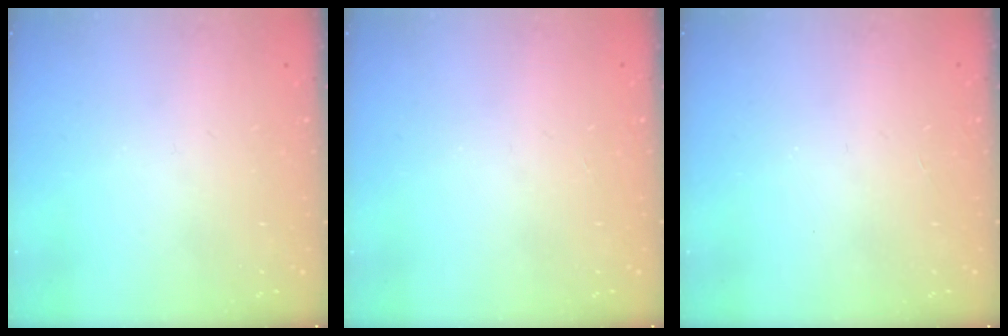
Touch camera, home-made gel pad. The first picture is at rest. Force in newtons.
{"total": 0.0}
{"total": 0.0}